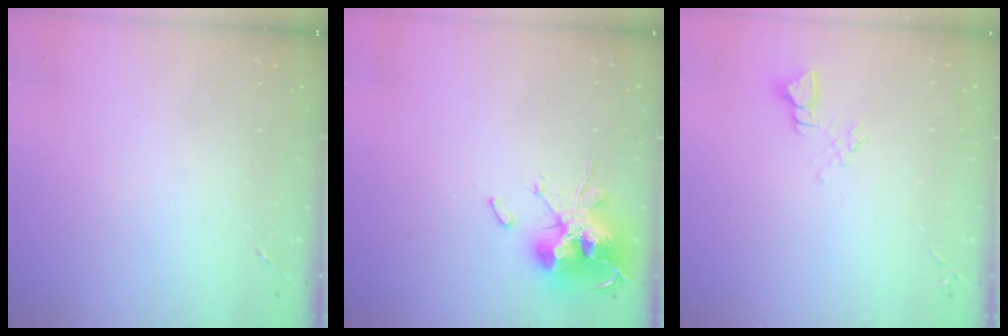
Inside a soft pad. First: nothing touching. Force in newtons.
{"total": 16.7, "press": 16.7, "slide": 0.1}
{"total": 5.1, "press": 5.1, "slide": 0.4}